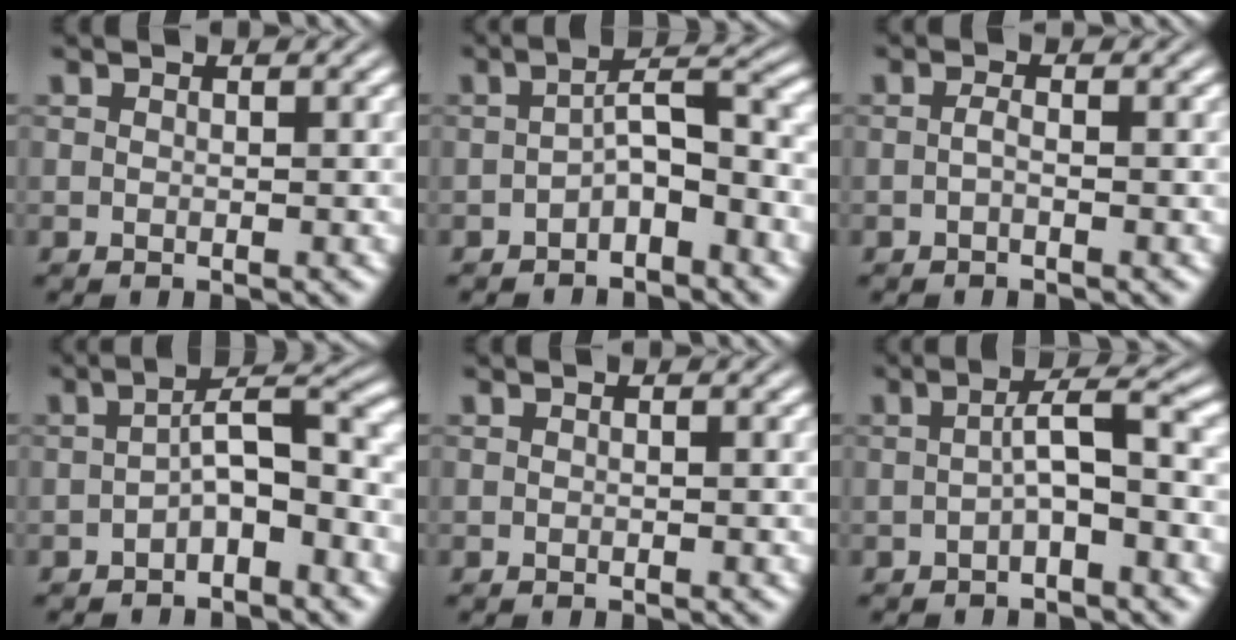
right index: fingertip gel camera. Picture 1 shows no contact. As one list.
[{"total": 2.9, "force": [-1.3, 0.0, 2.5], "torque": [-0.026, -0.009, -0.015]}, {"total": 1.2, "force": [-0.7, -0.7, 0.6], "torque": [-0.012, -0.002, -0.009]}, {"total": 3.3, "force": [-1.0, 0.1, 3.1], "torque": [-0.033, -0.006, -0.011]}, {"total": 0.0}, {"total": 2.7, "force": [-0.7, -0.8, 2.5], "torque": [-0.026, 0.006, -0.010]}]